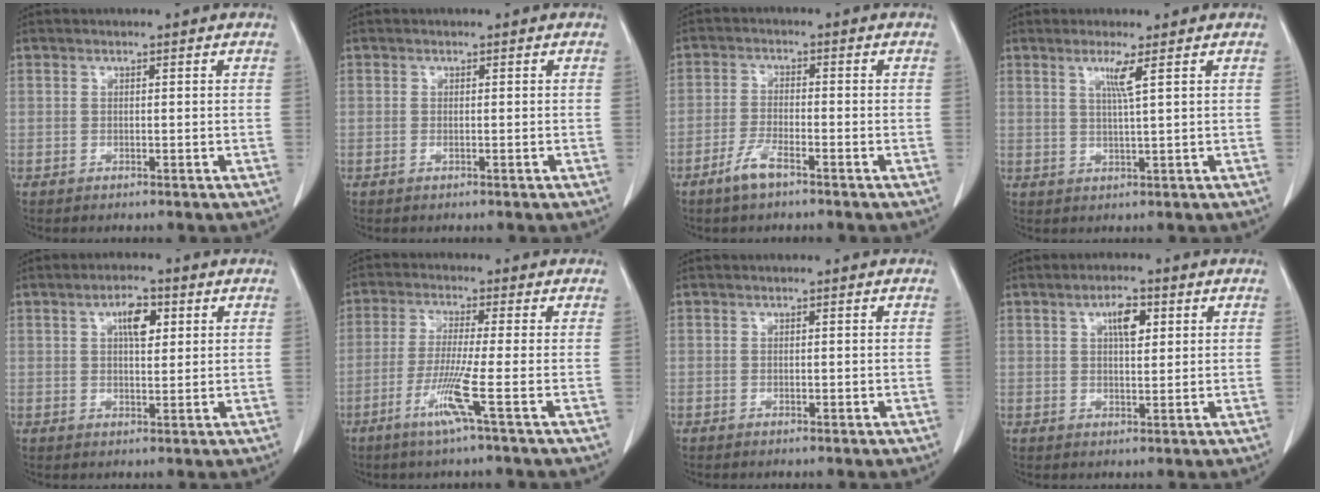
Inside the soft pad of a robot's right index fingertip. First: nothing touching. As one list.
[{"total": 0.7, "force": [-0.2, 0.1, 0.6], "torque": [-0.014, -0.003, 0.000]}, {"total": 4.1, "force": [-2.9, 0.7, 2.8], "torque": [-0.063, -0.003, -0.058]}, {"total": 3.0, "force": [1.3, -0.9, 2.5], "torque": [-0.052, -0.006, 0.028]}, {"total": 4.5, "force": [1.7, 1.8, 3.8], "torque": [-0.062, 0.005, 0.026]}, {"total": 6.8, "force": [-3.0, -1.5, 5.9], "torque": [-0.117, -0.021, -0.065]}, {"total": 0.5, "force": [-0.1, 0.3, 0.5], "torque": [-0.009, -0.001, 0.000]}, {"total": 4.2, "force": [1.6, 1.5, 3.6], "torque": [-0.060, 0.002, 0.025]}]